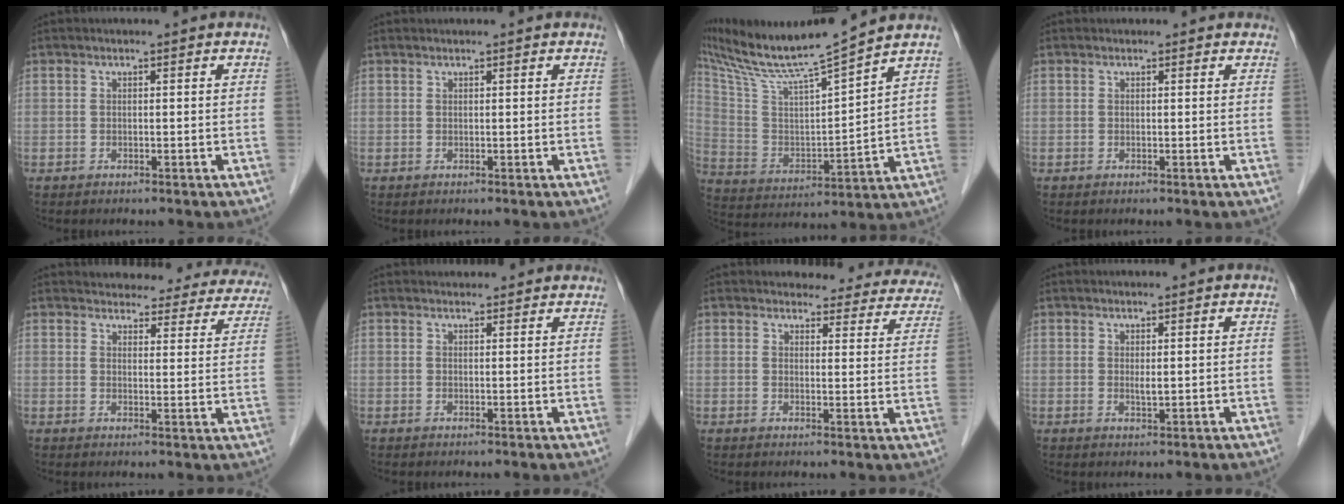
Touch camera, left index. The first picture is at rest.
{"total": 1.2, "force": [1.1, -0.1, 0.5], "torque": [-0.007, 0.016, 0.021]}
{"total": 16.2, "force": [14.3, -1.5, 7.5], "torque": [-0.149, -0.005, 0.258]}
{"total": 1.5, "force": [1.3, 0.6, 0.2], "torque": [-0.006, 0.011, 0.011]}
{"total": 20.4, "force": [18.8, 6.2, 5.0], "torque": [-0.047, -0.023, 0.200]}
{"total": 5.2, "force": [4.8, 1.5, 1.2], "torque": [-0.010, 0.025, 0.054]}
{"total": 15.9, "force": [14.7, 5.0, 3.4], "torque": [-0.004, -0.027, 0.141]}
{"total": 1.2, "force": [0.3, 0.1, 1.2], "torque": [-0.026, -0.003, 0.008]}